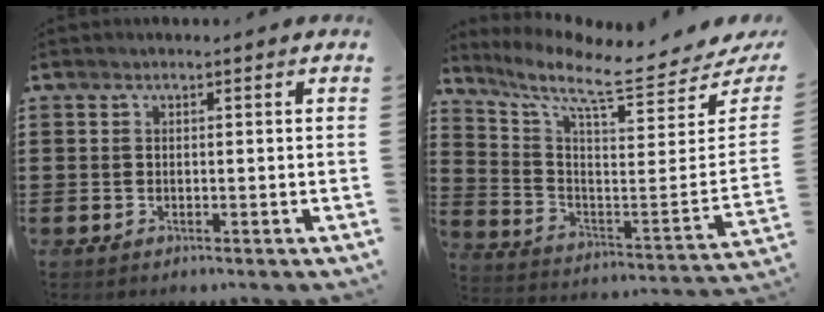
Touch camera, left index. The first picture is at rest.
{"total": 8.2, "force": [6.7, 0.8, 4.7], "torque": [-0.117, -0.068, 0.106]}